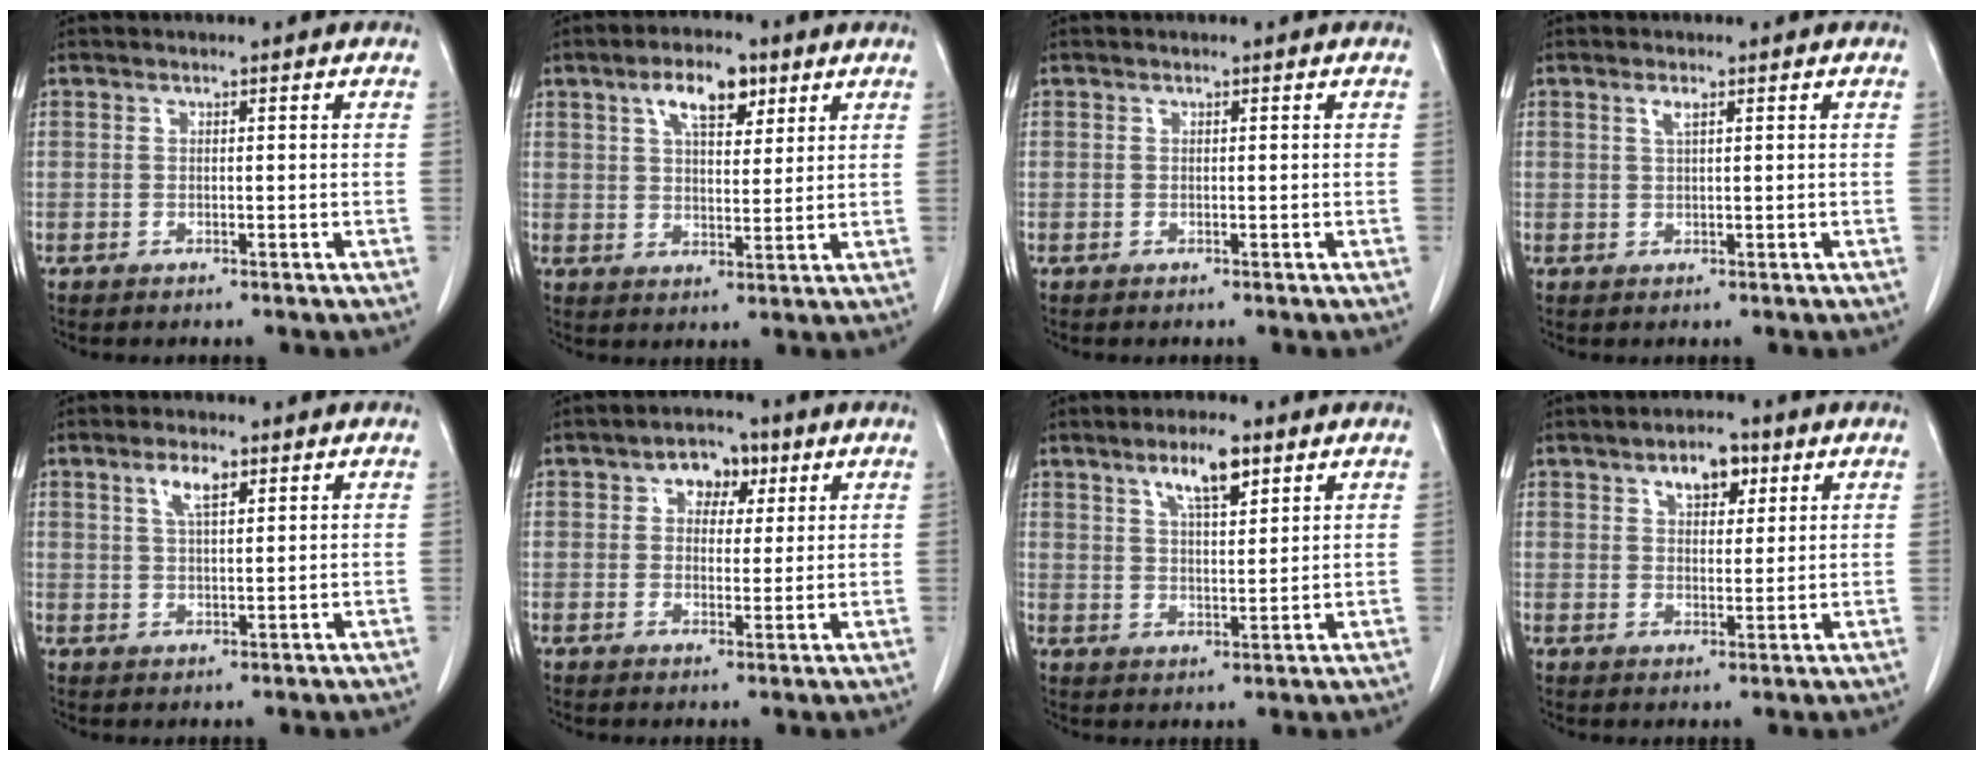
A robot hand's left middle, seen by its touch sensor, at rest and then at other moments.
{"total": 7.4, "force": [4.0, 3.1, 5.4], "torque": [-0.093, 0.011, 0.066]}
{"total": 0.0}
{"total": 1.3, "force": [0.7, 0.2, 1.1], "torque": [-0.026, 0.001, 0.014]}
{"total": 3.9, "force": [2.1, 1.1, 3.1], "torque": [-0.062, 0.005, 0.040]}
{"total": 5.1, "force": [2.2, 3.4, 3.1], "torque": [-0.042, 0.017, 0.033]}
{"total": 6.3, "force": [3.9, 1.4, 4.8], "torque": [-0.087, 0.003, 0.067]}
{"total": 5.2, "force": [2.8, 2.6, 3.6], "torque": [-0.053, 0.007, 0.045]}